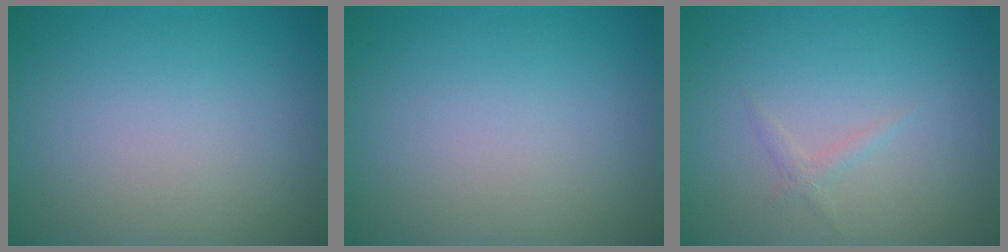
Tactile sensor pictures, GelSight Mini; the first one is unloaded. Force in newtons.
{"total": 0.0}
{"total": 0.8, "press": 0.8, "slide": 0.0}